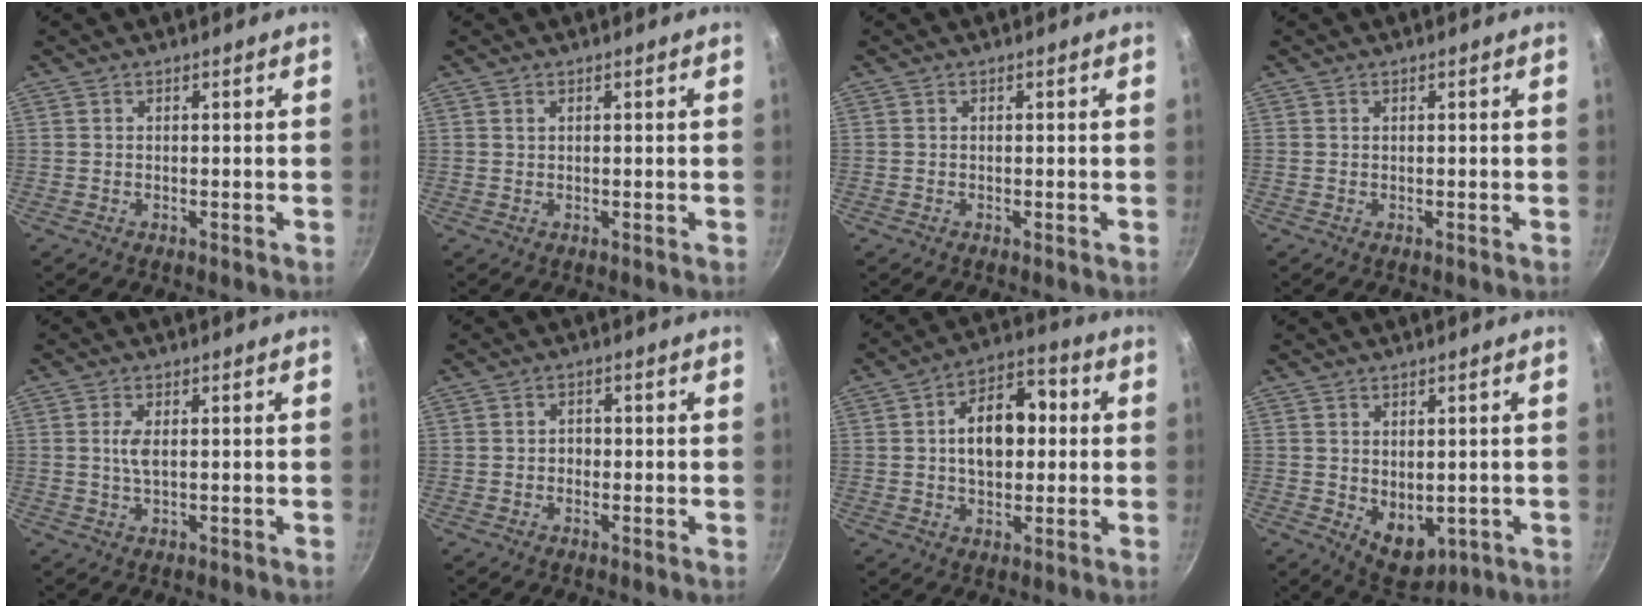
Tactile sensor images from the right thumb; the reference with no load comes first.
{"total": 0.6, "force": [0.3, 0.4, 0.4], "torque": [-0.007, 0.000, 0.007]}
{"total": 0.0}
{"total": 0.0}
{"total": 2.9, "force": [0.4, 1.2, 2.6], "torque": [-0.061, -0.001, 0.011]}
{"total": 1.5, "force": [-0.4, 1.3, 0.7], "torque": [0.001, 0.006, -0.010]}
{"total": 12.8, "force": [1.3, 7.8, 10.0], "torque": [-0.130, 0.024, 0.013]}
{"total": 7.3, "force": [-1.4, 4.7, 5.4], "torque": [-0.059, -0.004, 0.002]}